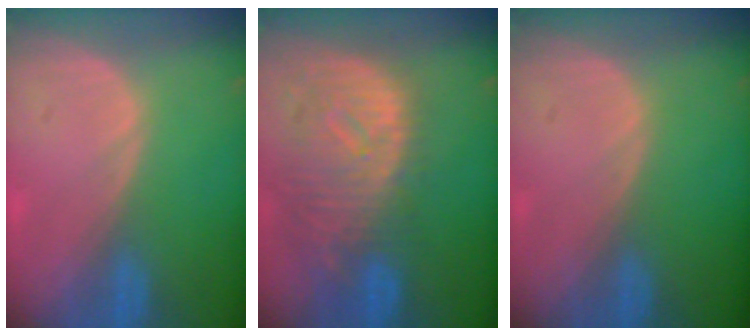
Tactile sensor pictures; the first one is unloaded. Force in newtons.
{"total": 11.9, "press": 10.2, "slide": 6.2}
{"total": 0.0}